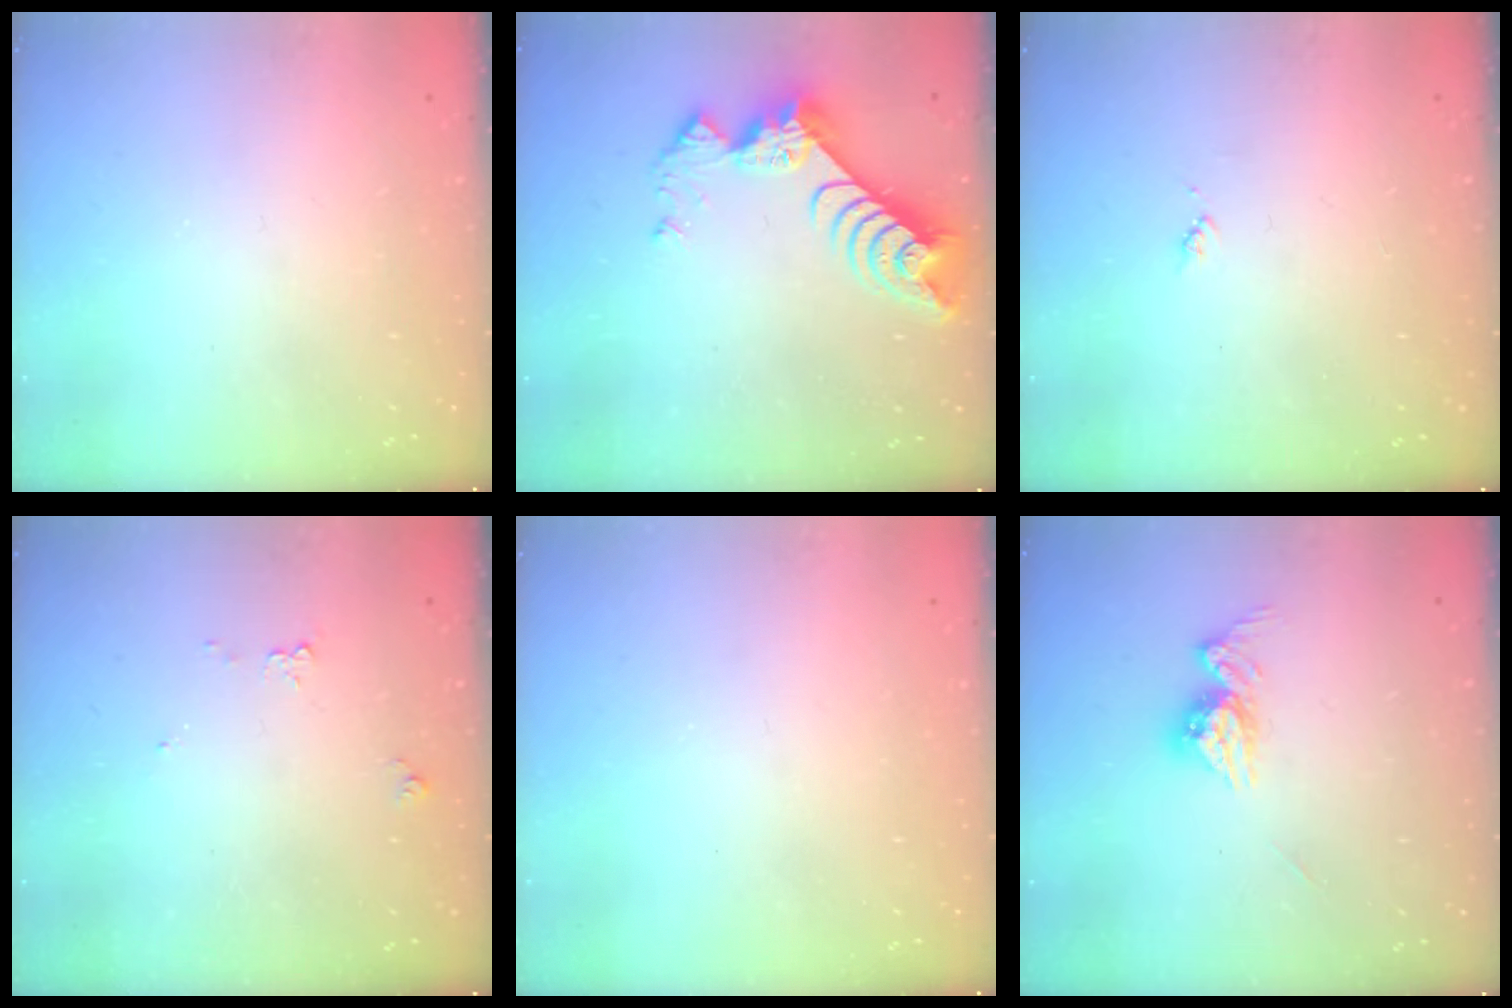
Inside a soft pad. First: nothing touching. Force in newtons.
{"total": 9.3, "press": 9.3, "slide": 0.8}
{"total": 3.6, "press": 3.6, "slide": 0.5}
{"total": 5.5, "press": 5.5, "slide": 0.7}
{"total": 0.0}
{"total": 9.4, "press": 9.4, "slide": 0.8}